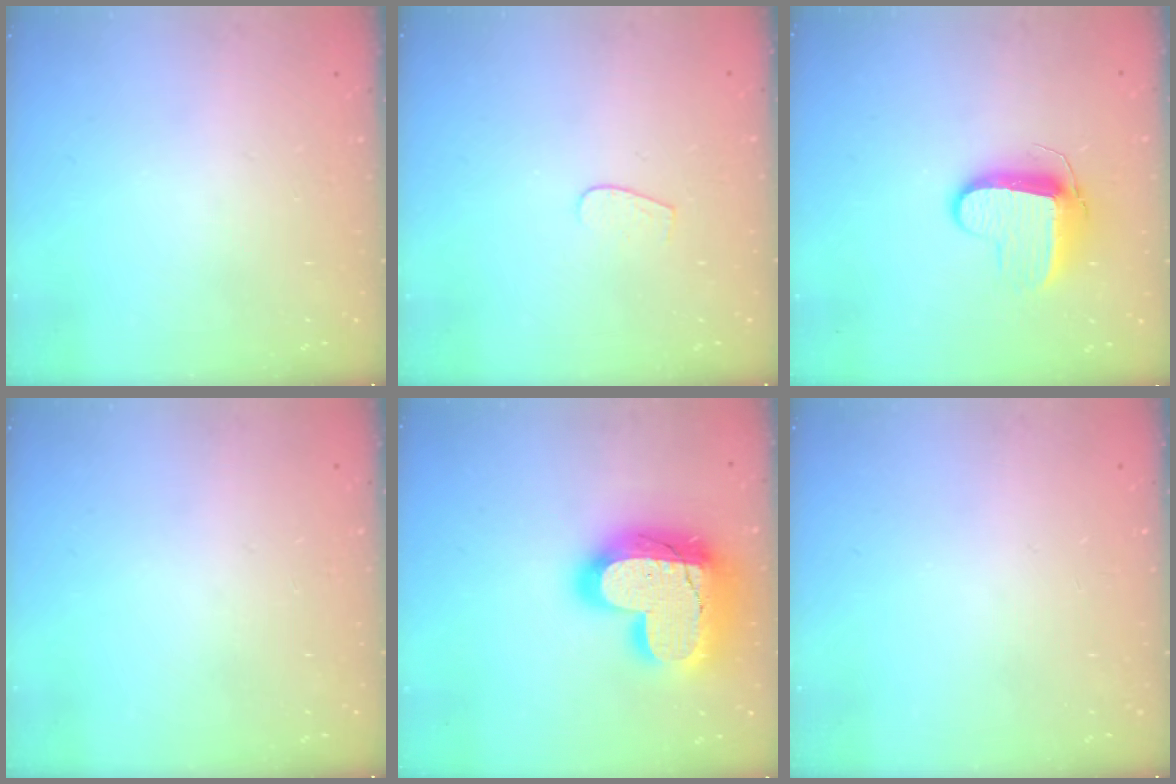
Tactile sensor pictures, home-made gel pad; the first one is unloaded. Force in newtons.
{"total": 3.3, "press": 3.3, "slide": 0.2}
{"total": 9.7, "press": 9.7, "slide": 0.4}
{"total": 0.0}
{"total": 27.3, "press": 27.2, "slide": 2.0}
{"total": 0.0}